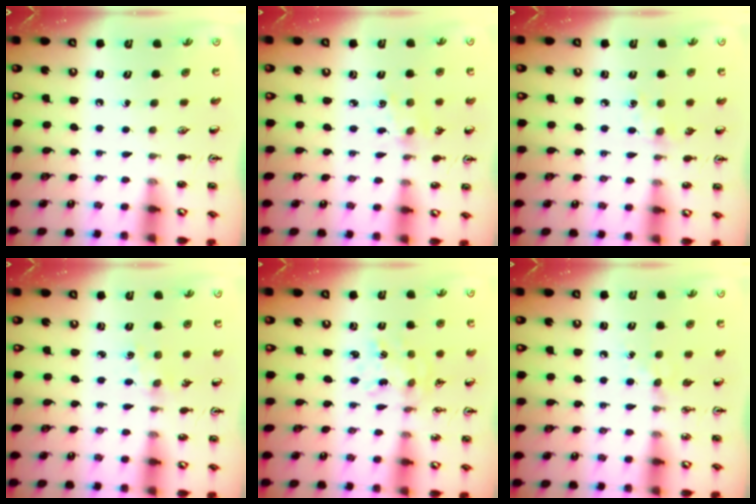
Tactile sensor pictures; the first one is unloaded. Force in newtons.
{"total": 2.2, "press": 2.2, "slide": 0.3}
{"total": 5.4, "press": 5.4, "slide": 0.7}
{"total": 1.6, "press": 1.6, "slide": 0.3}
{"total": 1.5, "press": 1.5, "slide": 0.1}
{"total": 3.9, "press": 3.9, "slide": 0.5}